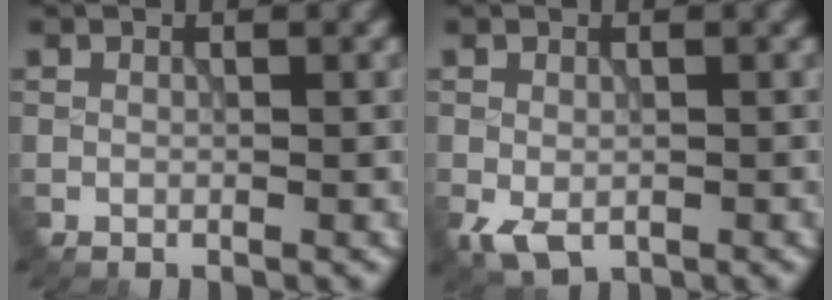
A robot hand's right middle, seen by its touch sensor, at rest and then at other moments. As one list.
[{"total": 2.6, "force": [-1.1, 1.5, 1.8], "torque": [-0.040, -0.013, -0.017]}]